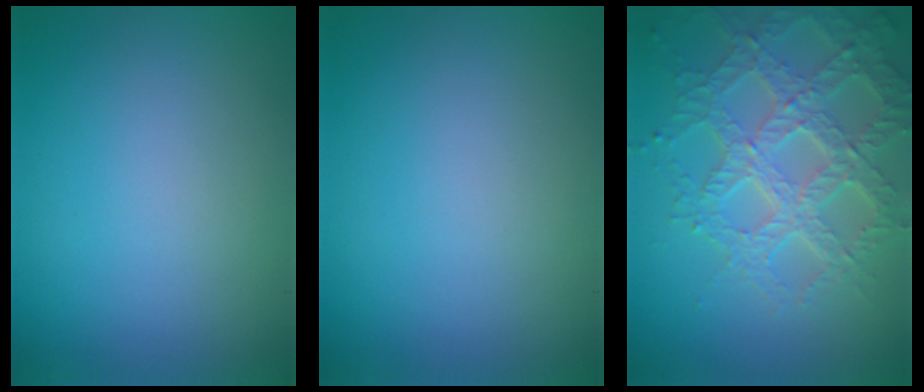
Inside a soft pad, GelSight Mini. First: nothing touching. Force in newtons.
{"total": 0.0}
{"total": 7.1, "press": 5.2, "slide": 4.9}